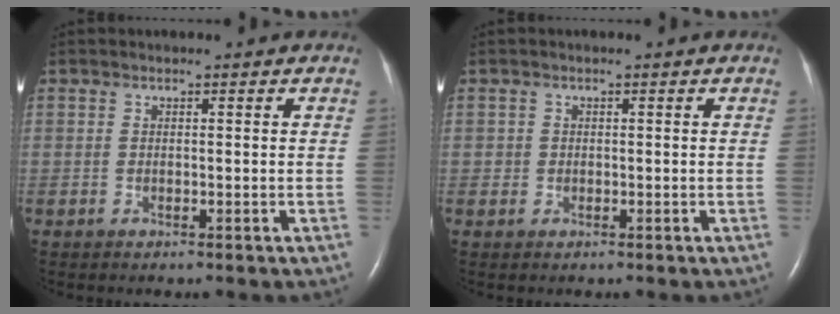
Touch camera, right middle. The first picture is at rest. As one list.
[{"total": 0.8, "force": [-0.1, 0.8, 0.0], "torque": [0.005, 0.006, -0.002]}]